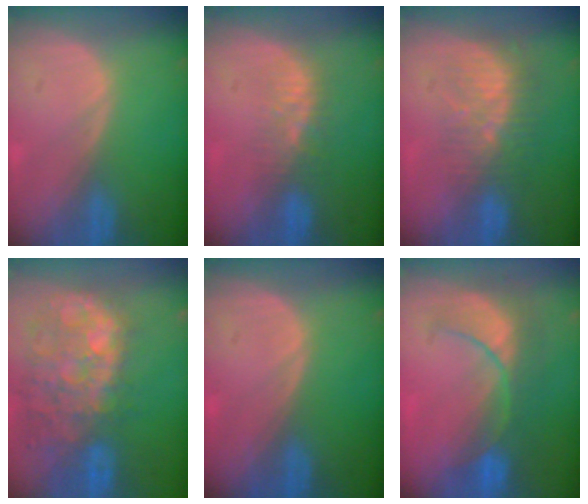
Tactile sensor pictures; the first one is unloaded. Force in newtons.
{"total": 4.6, "press": 4.0, "slide": 2.4}
{"total": 8.6, "press": 7.4, "slide": 4.3}
{"total": 13.5, "press": 11.6, "slide": 6.8}
{"total": 0.0}
{"total": 8.5, "press": 8.2, "slide": 2.0}